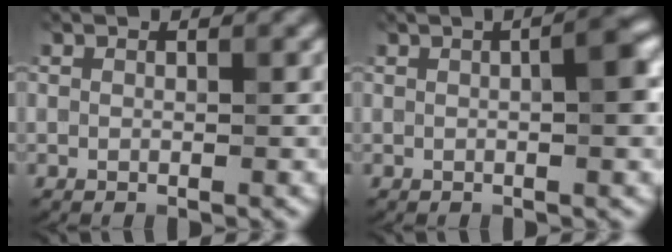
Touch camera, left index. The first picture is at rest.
{"total": 3.0, "force": [0.4, 0.7, 2.9], "torque": [-0.046, 0.012, 0.005]}